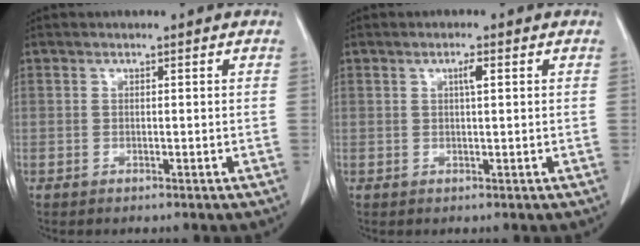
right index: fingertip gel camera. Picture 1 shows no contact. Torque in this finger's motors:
{"motor_torque": [0.12, 0.00, 0.02, 0.02]}